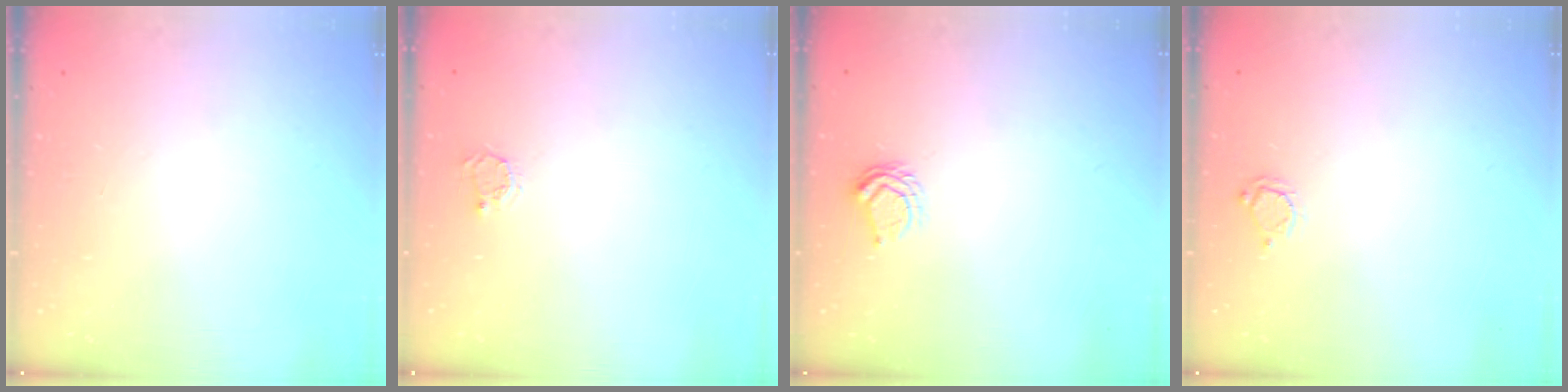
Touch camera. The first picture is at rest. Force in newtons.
{"total": 2.3, "press": 2.3, "slide": 0.3}
{"total": 4.8, "press": 4.8, "slide": 0.6}
{"total": 3.7, "press": 3.7, "slide": 0.3}